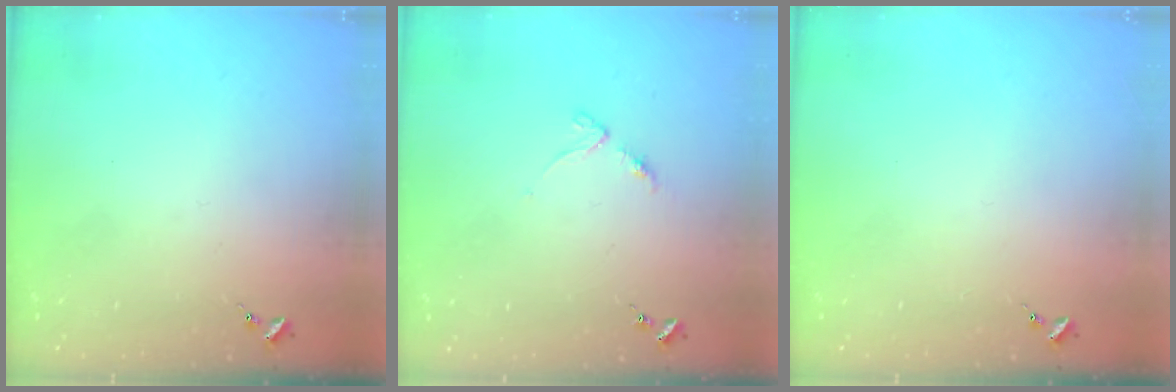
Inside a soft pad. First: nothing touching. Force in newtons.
{"total": 4.0, "press": 3.9, "slide": 0.4}
{"total": 0.0}